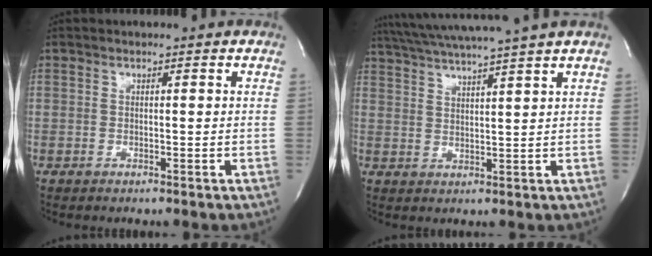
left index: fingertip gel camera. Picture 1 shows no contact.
{"total": 11.4, "force": [9.7, -2.1, 5.5], "torque": [-0.100, 0.002, 0.147]}